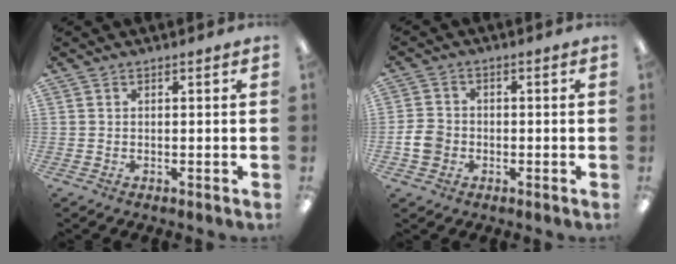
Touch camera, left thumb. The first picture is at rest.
{"total": 5.2, "force": [-1.3, 4.4, 2.6], "torque": [-0.057, 0.008, -0.024]}